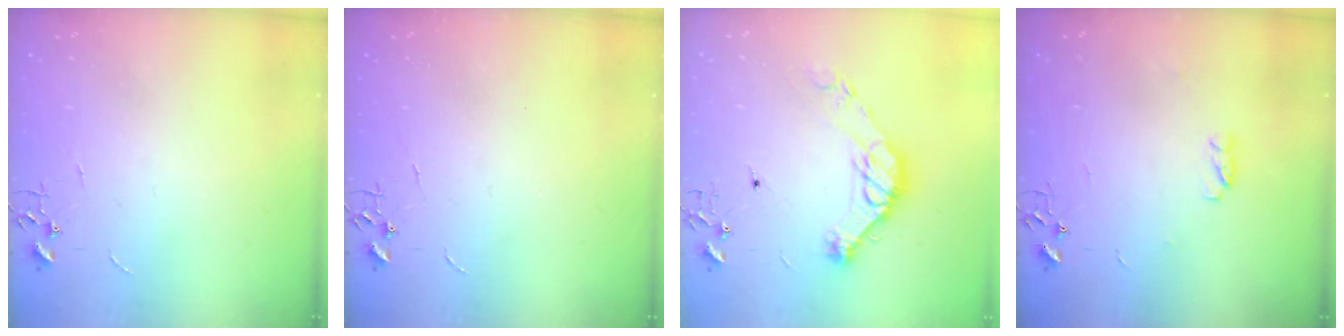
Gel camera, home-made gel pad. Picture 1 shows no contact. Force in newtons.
{"total": 0.0}
{"total": 12.5, "press": 12.5, "slide": 0.4}
{"total": 3.5, "press": 3.4, "slide": 1.0}